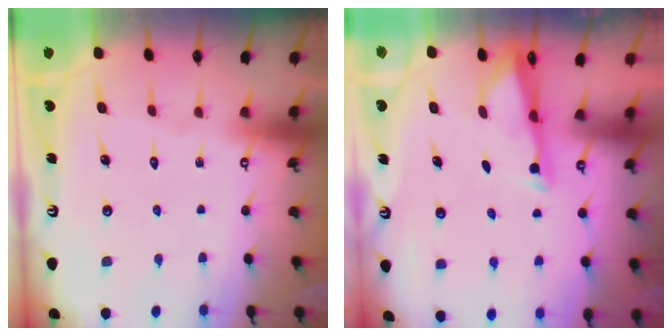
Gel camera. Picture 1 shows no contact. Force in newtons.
{"total": 2.9, "press": 2.8, "slide": 0.5}